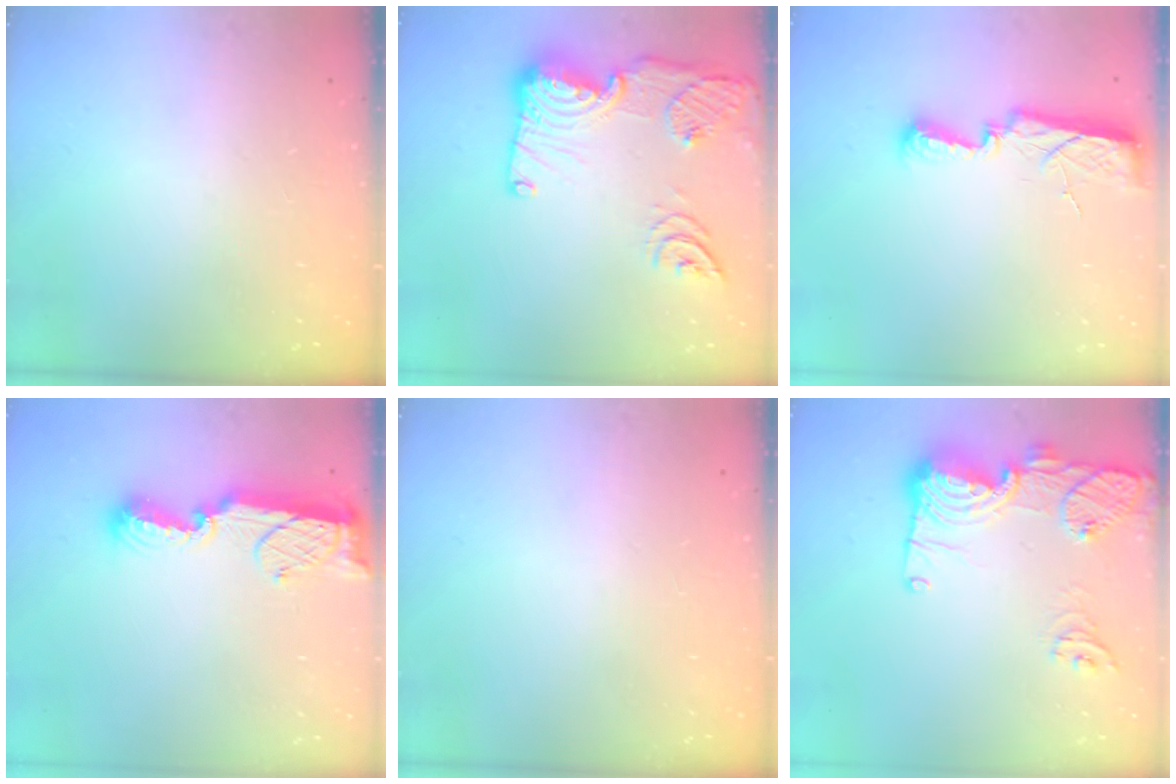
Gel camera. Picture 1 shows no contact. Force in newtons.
{"total": 19.0, "press": 19.0, "slide": 1.5}
{"total": 7.8, "press": 7.7, "slide": 1.2}
{"total": 12.8, "press": 11.4, "slide": 5.9}
{"total": 0.8, "press": 0.8, "slide": 0.1}
{"total": 19.0, "press": 18.0, "slide": 5.9}